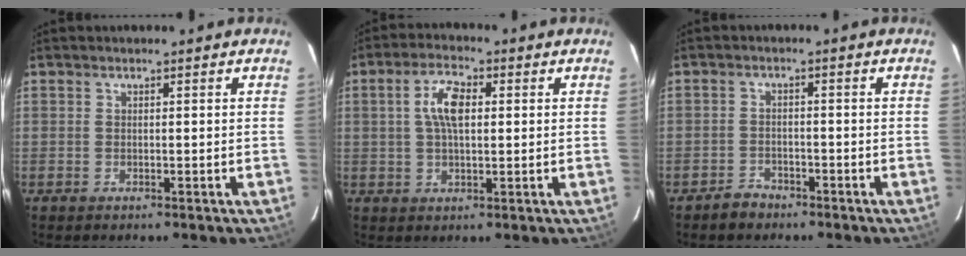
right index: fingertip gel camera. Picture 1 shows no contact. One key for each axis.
{"total": 6.5, "fx": 1.2, "fy": 2.9, "fz": 5.7, "tx": -0.107, "ty": 0.013, "tz": 0.023}
{"total": 3.5, "fx": -2.7, "fy": 2.2, "fz": 0.4, "tx": -0.013, "ty": 0.012, "tz": -0.043}